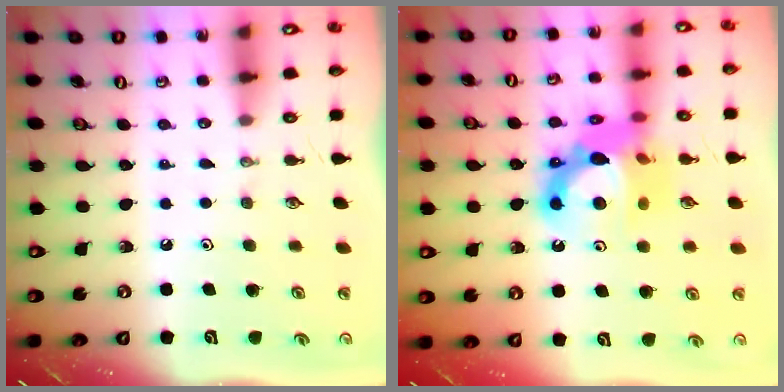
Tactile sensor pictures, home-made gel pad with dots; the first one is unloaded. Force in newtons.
{"total": 15.1, "press": 15.0, "slide": 1.8}